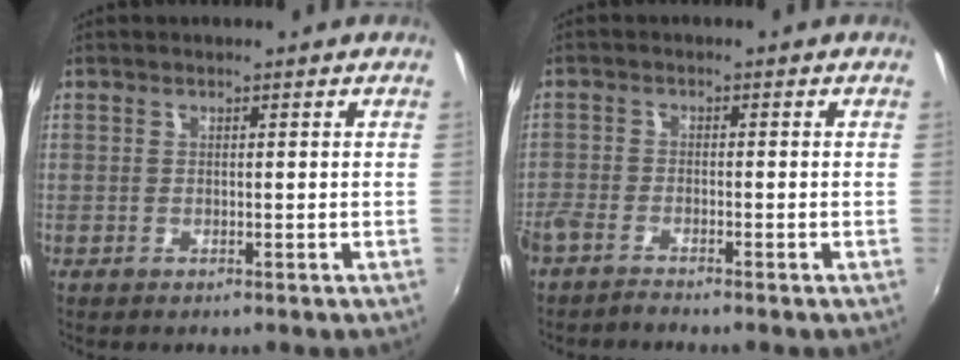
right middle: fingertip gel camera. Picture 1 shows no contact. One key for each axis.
{"total": 3.7, "fx": -3.4, "fy": 0.7, "fz": 1.3, "tx": -0.041, "ty": -0.013, "tz": -0.072}